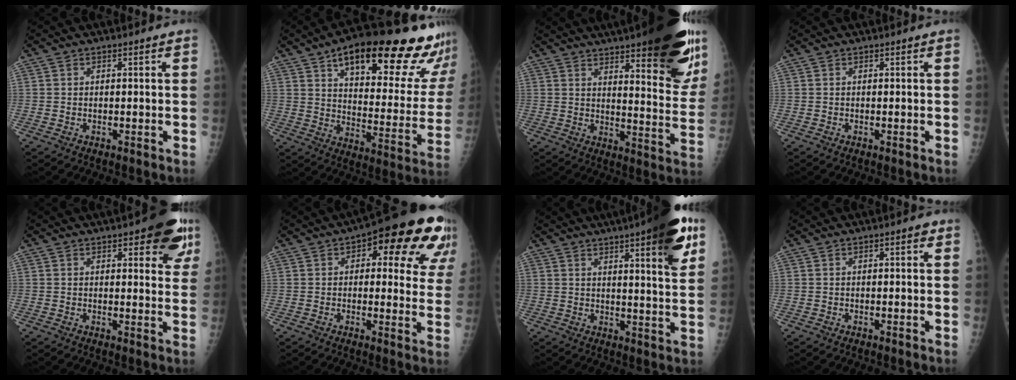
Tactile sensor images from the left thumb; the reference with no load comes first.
{"total": 28.2, "force": [19.2, 9.3, 18.4], "torque": [-0.216, -0.065, 0.262]}
{"total": 26.0, "force": [16.8, 6.4, 18.7], "torque": [-0.219, -0.069, 0.218]}
{"total": 0.0}
{"total": 10.6, "force": [5.7, 3.8, 8.1], "torque": [-0.059, -0.018, 0.063]}
{"total": 18.7, "force": [8.7, 8.1, 14.4], "torque": [-0.133, -0.004, 0.099]}
{"total": 14.9, "force": [7.7, 2.6, 12.5], "torque": [-0.151, -0.027, 0.101]}
{"total": 1.5, "force": [0.6, 0.5, 1.2], "torque": [-0.015, 0.002, 0.005]}